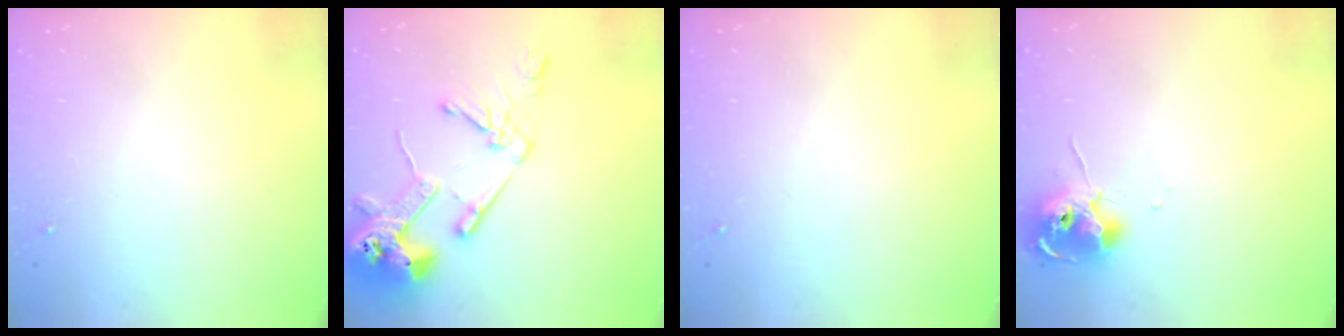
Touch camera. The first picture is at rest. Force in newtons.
{"total": 17.2, "press": 17.1, "slide": 2.2}
{"total": 0.0}
{"total": 10.3, "press": 10.3, "slide": 0.9}